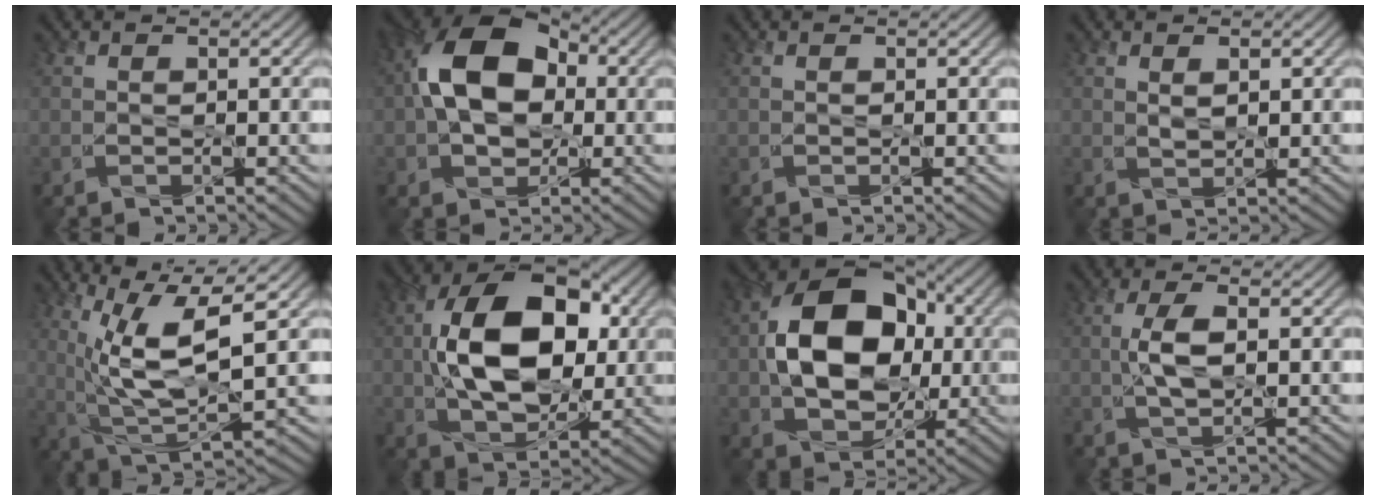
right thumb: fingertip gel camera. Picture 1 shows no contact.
{"total": 12.7, "force": [1.0, 8.9, 9.1], "torque": [-0.175, 0.019, 0.007]}
{"total": 0.0}
{"total": 1.3, "force": [0.8, 0.5, 1.0], "torque": [-0.024, -0.003, 0.019]}
{"total": 11.5, "force": [3.2, 3.6, 10.5], "torque": [-0.213, 0.002, 0.069]}
{"total": 14.5, "force": [1.2, 8.9, 11.3], "torque": [-0.210, 0.016, 0.018]}
{"total": 14.1, "force": [0.8, 10.1, 9.7], "torque": [-0.175, 0.013, 0.014]}
{"total": 3.9, "force": [0.0, 1.4, 3.6], "torque": [-0.086, 0.006, -0.001]}